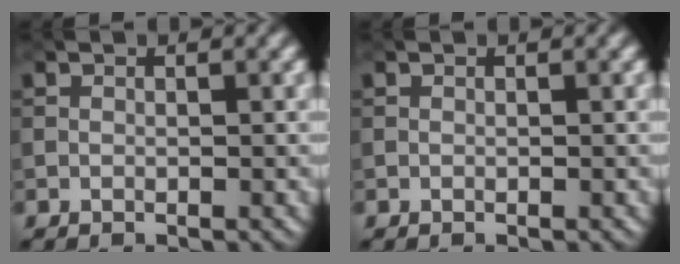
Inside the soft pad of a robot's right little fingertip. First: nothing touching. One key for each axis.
{"total": 0.0}